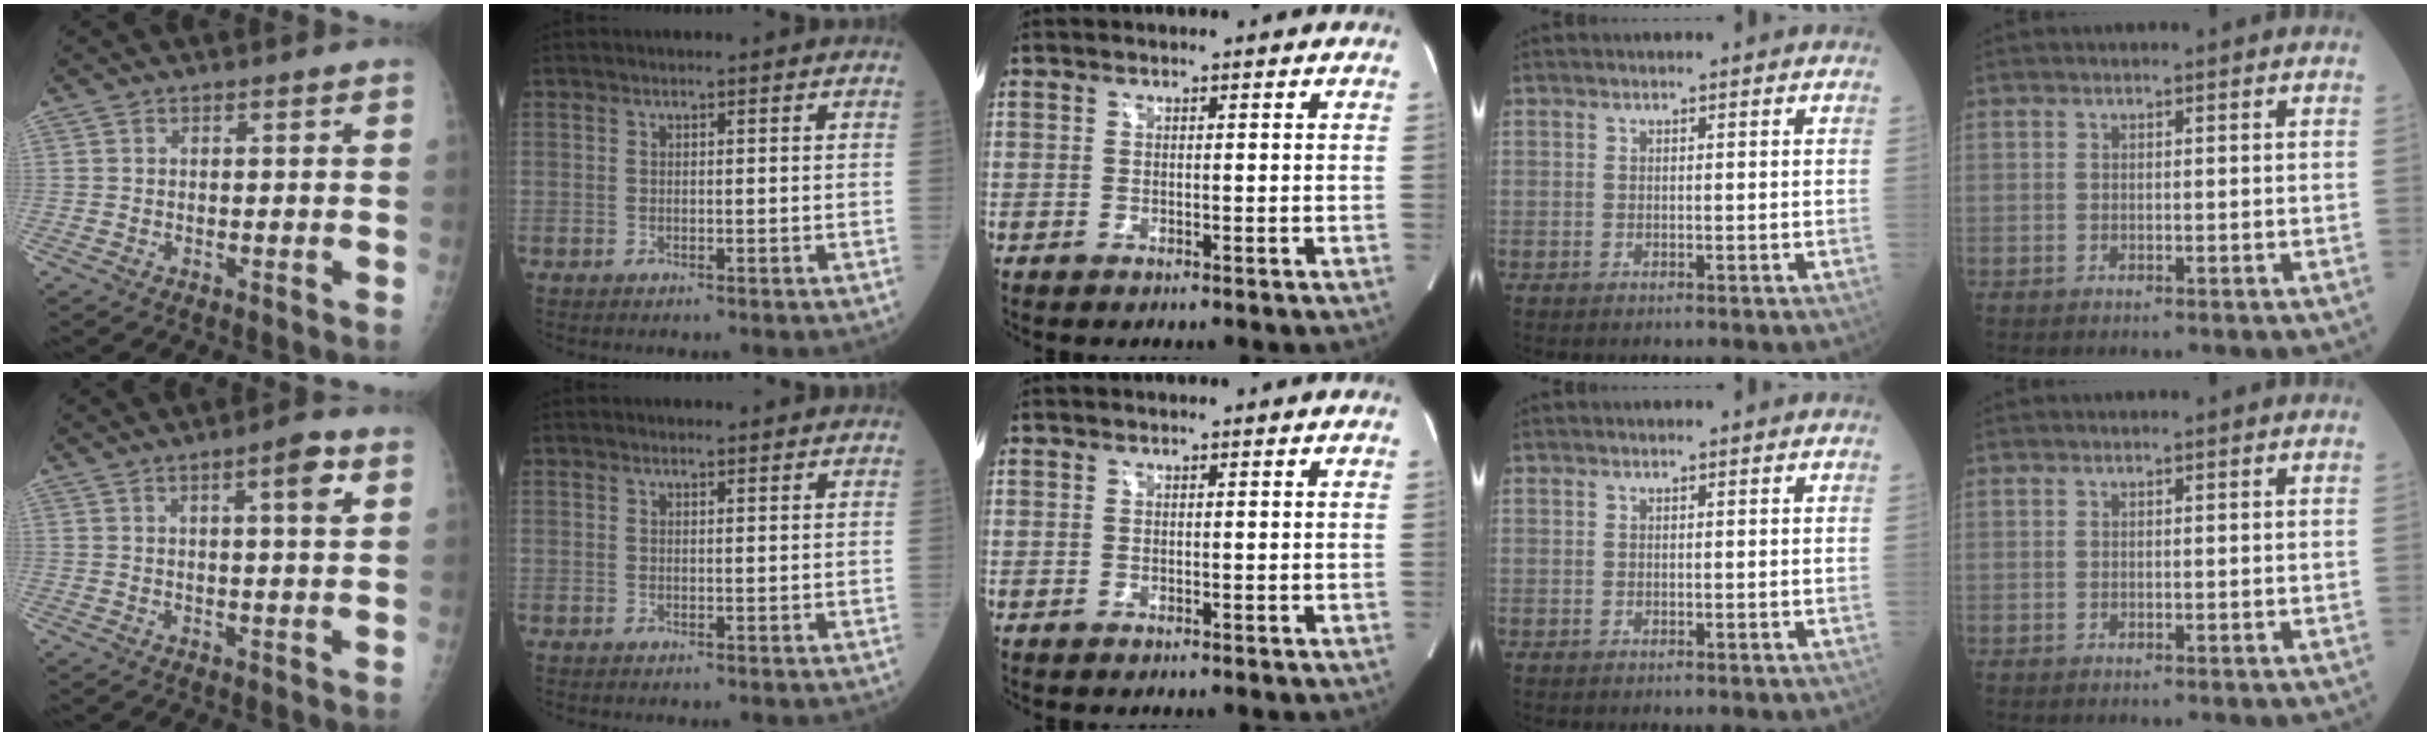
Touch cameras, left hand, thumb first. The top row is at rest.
{"thumb": {"total": 5.4, "force": [2.3, 0.8, 4.9], "torque": [-0.069, -0.005, 0.031]}, "index": {"total": 1.6, "force": [1.5, 0.3, 0.5], "torque": [-0.015, 0.010, 0.017]}}